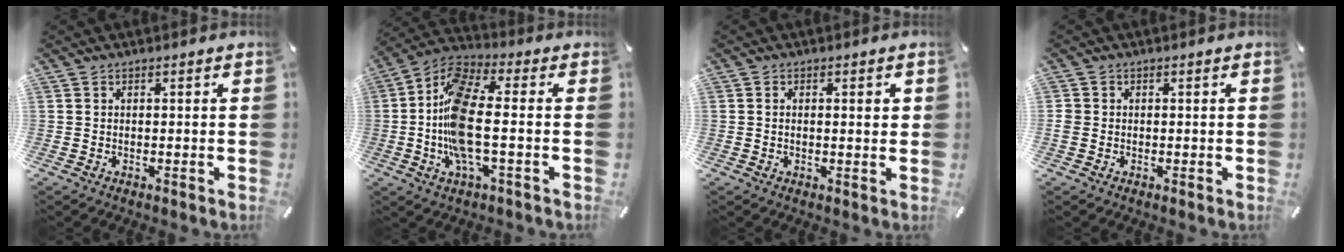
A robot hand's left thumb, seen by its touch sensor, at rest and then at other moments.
{"total": 14.0, "force": [-1.8, 5.3, 12.9], "torque": [-0.282, -0.012, -0.038]}
{"total": 2.0, "force": [0.3, 0.8, 1.8], "torque": [-0.027, 0.001, 0.001]}
{"total": 1.3, "force": [-0.3, 1.2, 0.5], "torque": [-0.008, 0.005, -0.007]}